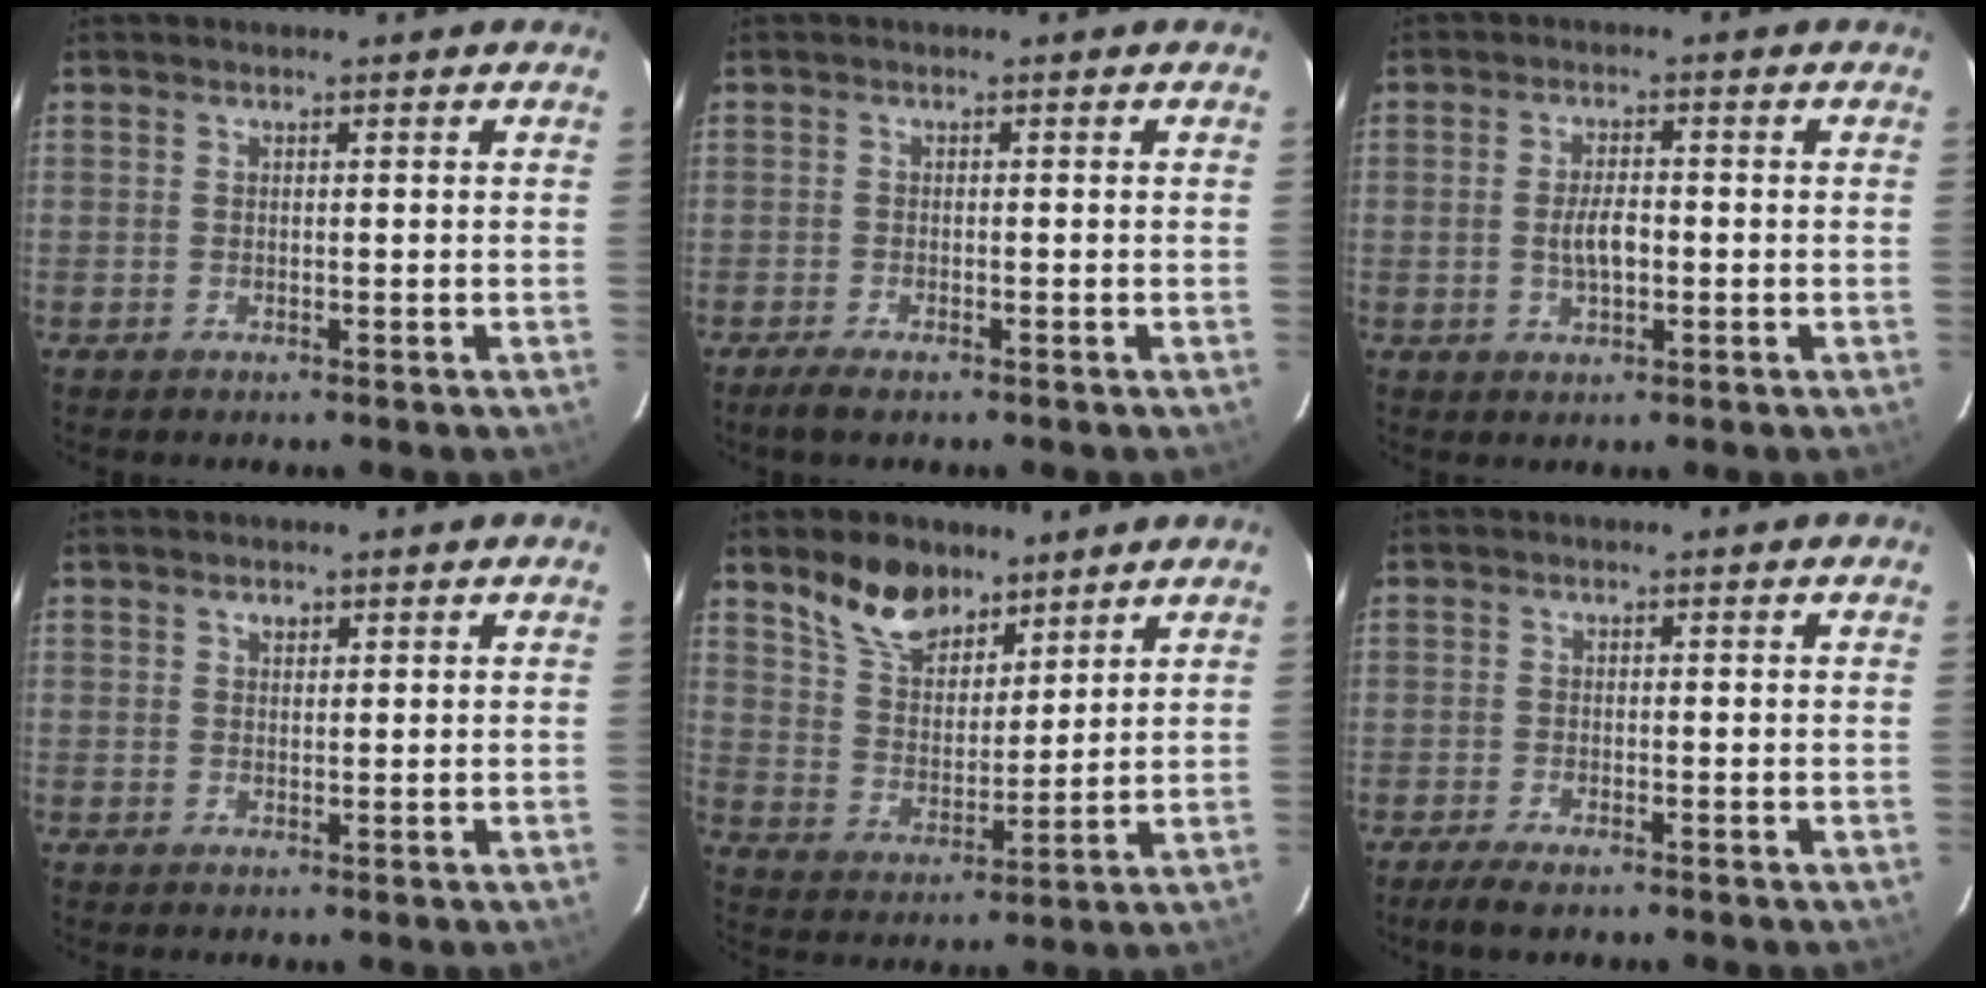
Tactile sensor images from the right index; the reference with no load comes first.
{"total": 2.8, "force": [-2.1, 0.5, 1.7], "torque": [-0.044, -0.006, -0.040]}
{"total": 4.5, "force": [-0.6, 2.0, 4.0], "torque": [-0.075, 0.001, -0.007]}
{"total": 1.1, "force": [0.6, 0.8, 0.5], "torque": [-0.005, 0.004, 0.011]}
{"total": 11.0, "force": [8.0, 5.7, 5.0], "torque": [-0.092, 0.017, 0.152]}
{"total": 3.4, "force": [-2.6, 0.6, 2.1], "torque": [-0.053, -0.009, -0.049]}